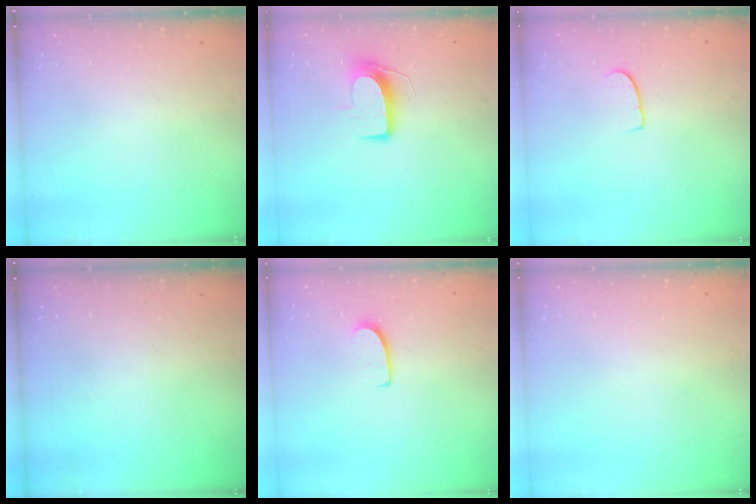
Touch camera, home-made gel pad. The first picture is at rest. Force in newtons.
{"total": 9.4, "press": 9.4, "slide": 0.3}
{"total": 6.5, "press": 6.5, "slide": 0.5}
{"total": 0.0}
{"total": 5.8, "press": 5.7, "slide": 0.5}
{"total": 0.0}